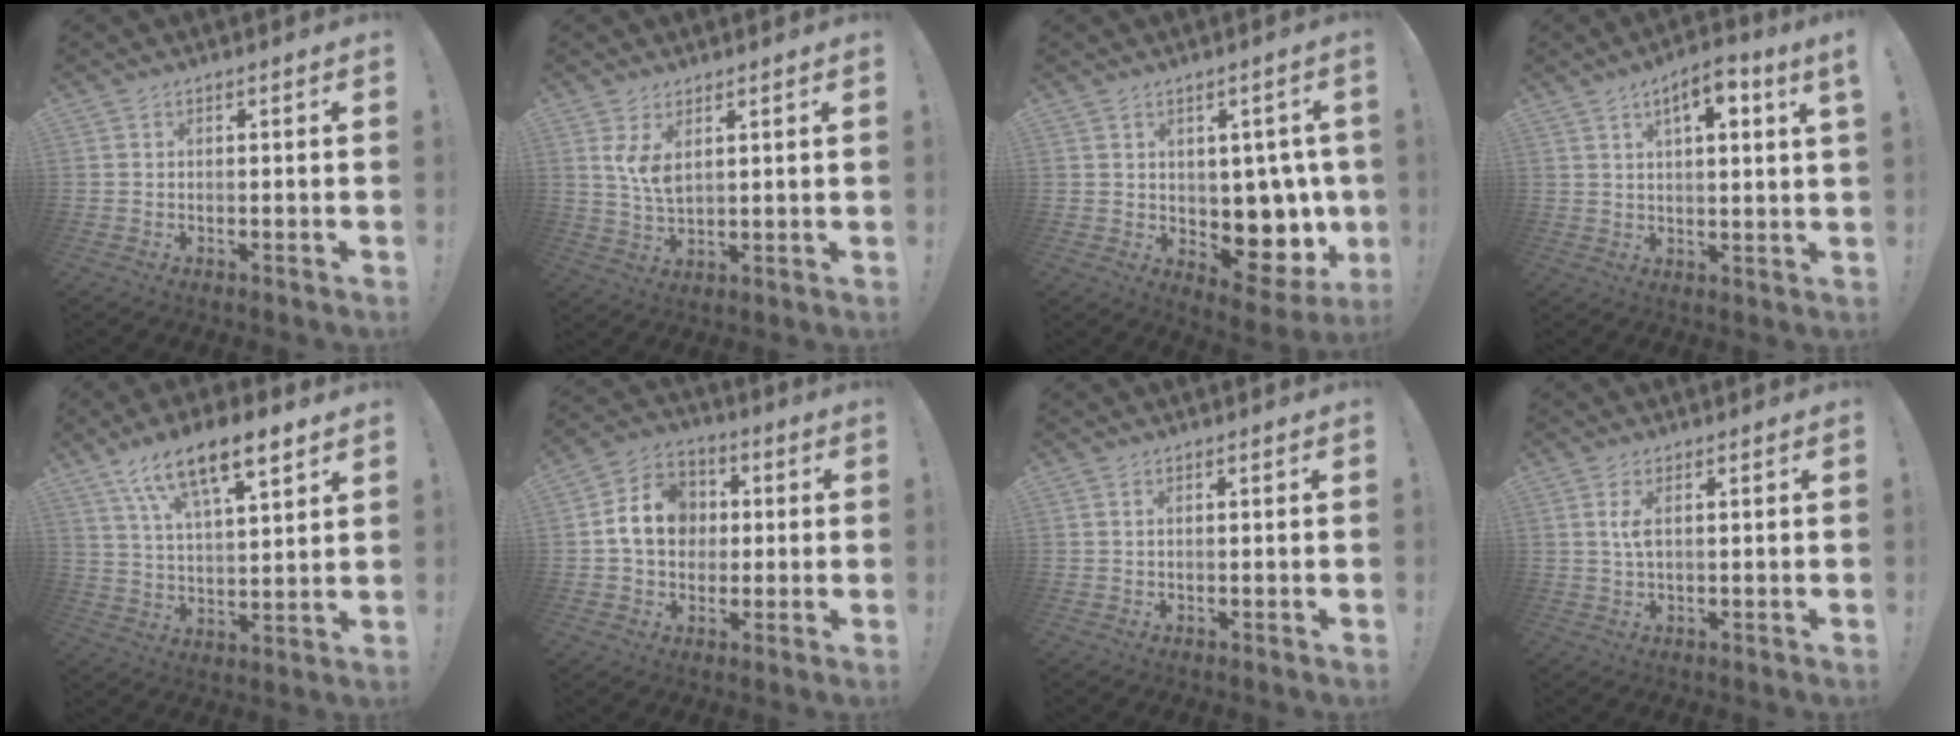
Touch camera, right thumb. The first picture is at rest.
{"total": 6.1, "force": [3.0, 2.3, 4.8], "torque": [-0.078, -0.024, 0.050]}
{"total": 11.8, "force": [0.9, 8.2, 8.5], "torque": [-0.095, -0.016, 0.031]}
{"total": 7.2, "force": [3.4, 1.3, 6.2], "torque": [-0.079, -0.017, 0.049]}
{"total": 14.5, "force": [9.4, 5.2, 9.7], "torque": [-0.163, -0.045, 0.162]}
{"total": 13.1, "force": [1.2, 11.1, 7.0], "torque": [-0.106, 0.012, 0.031]}
{"total": 0.5, "force": [0.1, 0.0, 0.5], "torque": [-0.016, 0.004, 0.003]}
{"total": 3.3, "force": [0.7, 1.0, 3.1], "torque": [-0.067, -0.001, 0.007]}